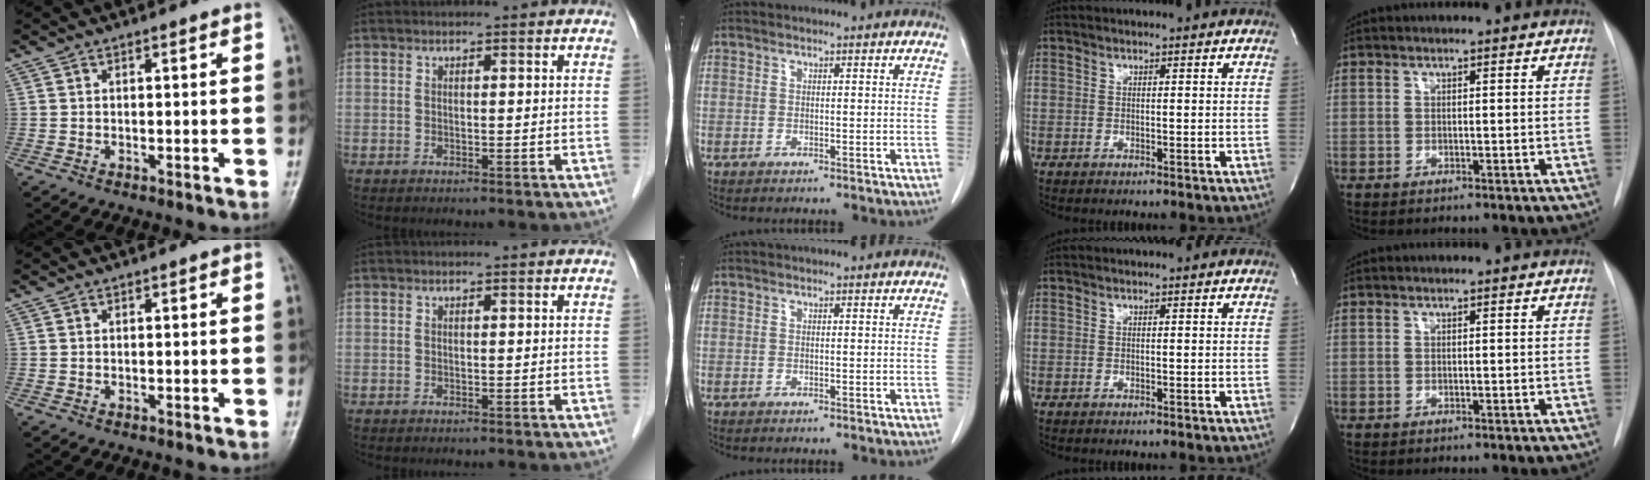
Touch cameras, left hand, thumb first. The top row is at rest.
{}